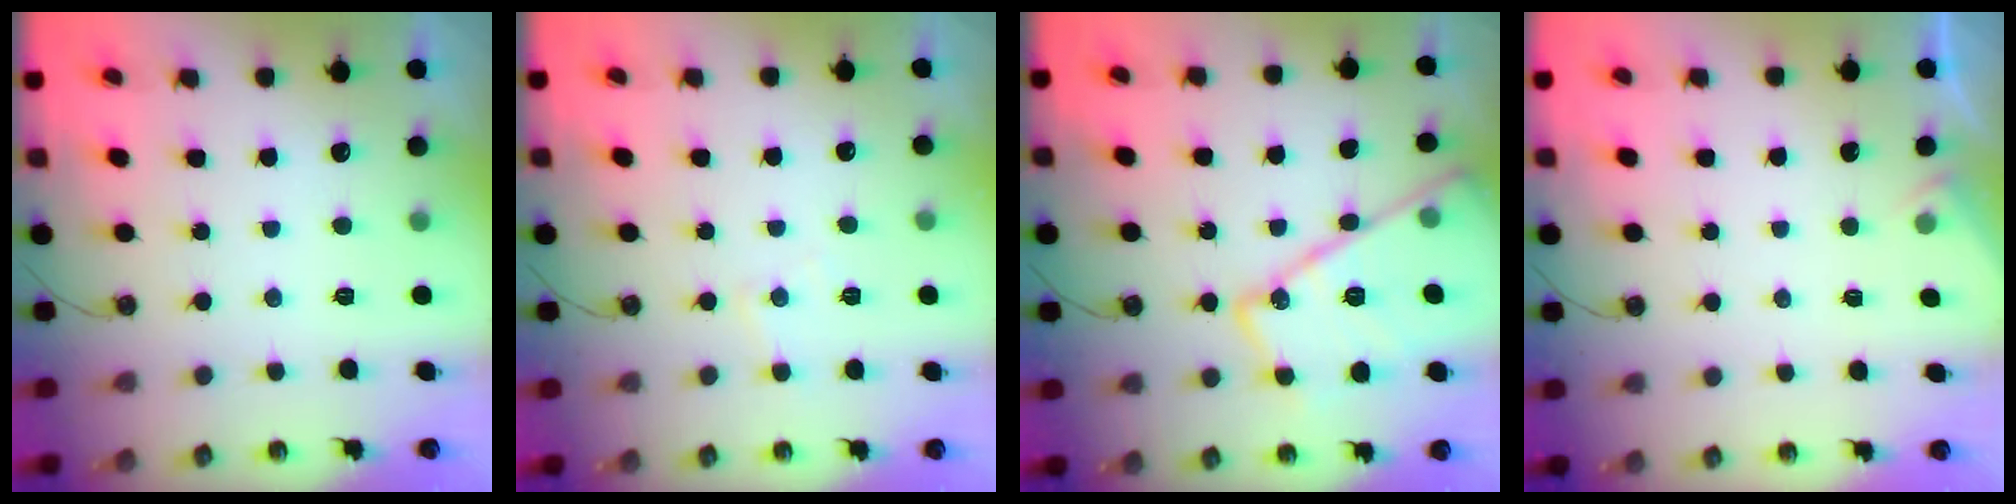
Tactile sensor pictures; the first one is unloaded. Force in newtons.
{"total": 5.0, "press": 5.0, "slide": 0.7}
{"total": 20.4, "press": 20.4, "slide": 1.6}
{"total": 2.2, "press": 2.1, "slide": 0.4}